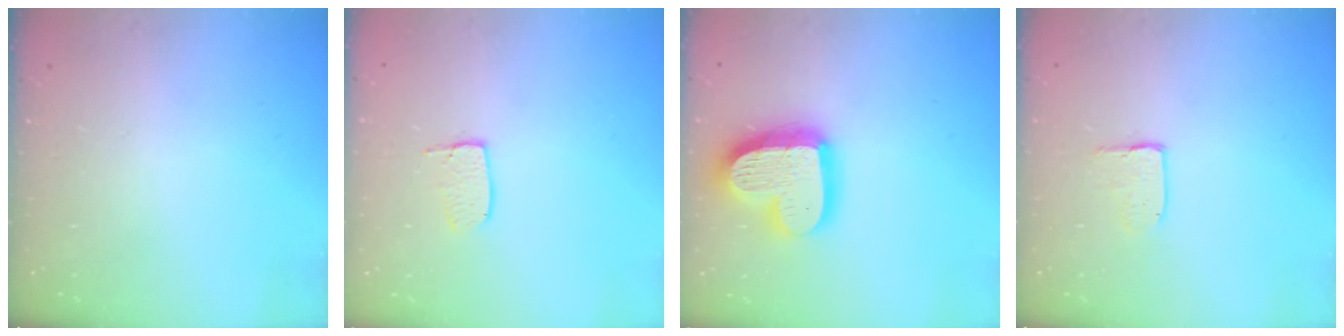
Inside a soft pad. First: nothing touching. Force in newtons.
{"total": 5.8, "press": 5.8, "slide": 0.4}
{"total": 19.1, "press": 19.0, "slide": 2.0}
{"total": 3.9, "press": 3.9, "slide": 0.1}